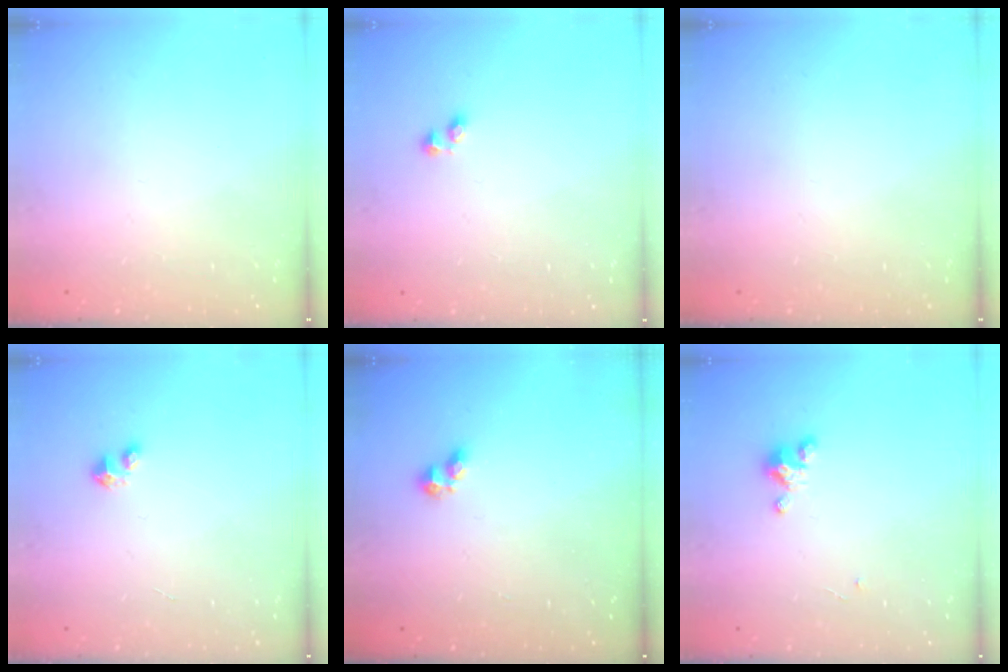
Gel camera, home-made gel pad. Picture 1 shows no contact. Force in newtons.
{"total": 1.9, "press": 1.9, "slide": 0.5}
{"total": 0.0}
{"total": 2.8, "press": 2.8, "slide": 0.1}
{"total": 1.8, "press": 1.7, "slide": 0.5}
{"total": 2.7, "press": 2.7, "slide": 0.3}